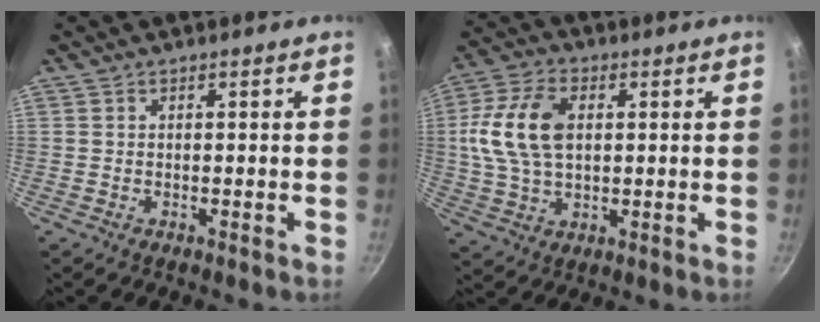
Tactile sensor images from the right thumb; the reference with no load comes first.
{"total": 13.6, "force": [2.0, 8.5, 10.4], "torque": [-0.193, 0.009, 0.031]}